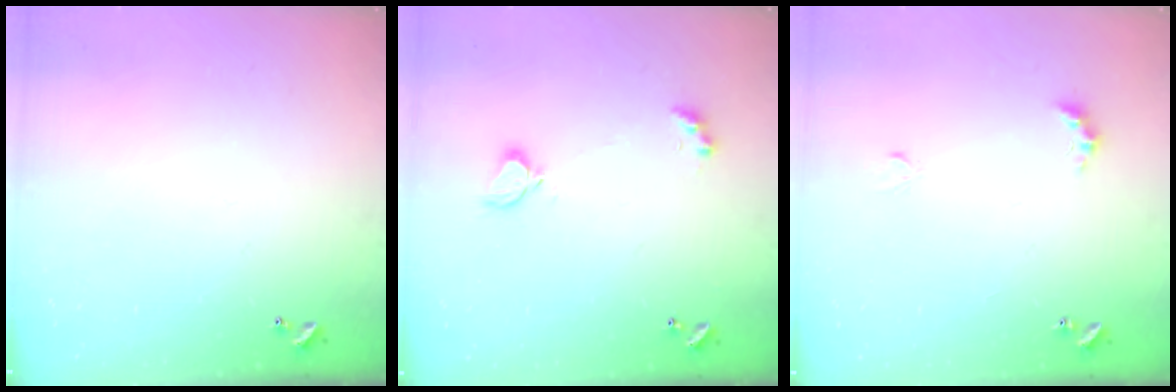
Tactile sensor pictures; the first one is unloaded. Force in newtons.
{"total": 2.9, "press": 2.9, "slide": 0.6}
{"total": 2.8, "press": 2.7, "slide": 0.6}